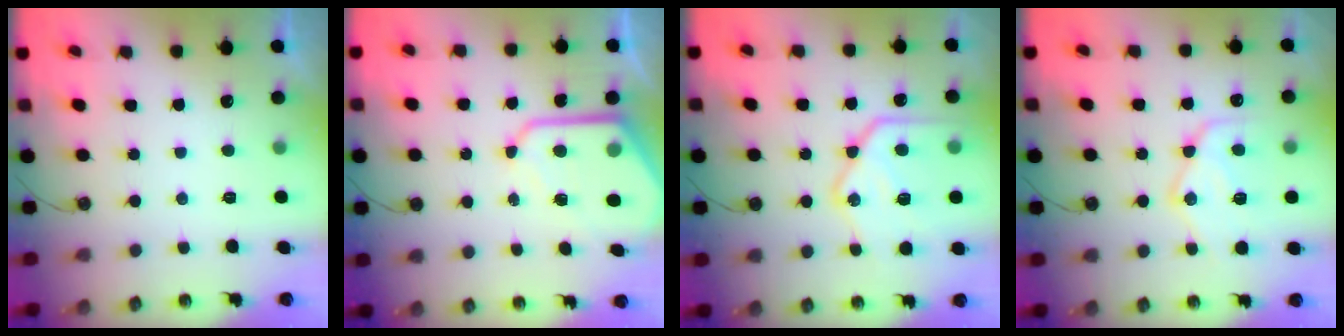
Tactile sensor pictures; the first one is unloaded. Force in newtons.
{"total": 11.6, "press": 11.6, "slide": 0.9}
{"total": 21.5, "press": 21.4, "slide": 2.2}
{"total": 15.2, "press": 15.2, "slide": 0.9}